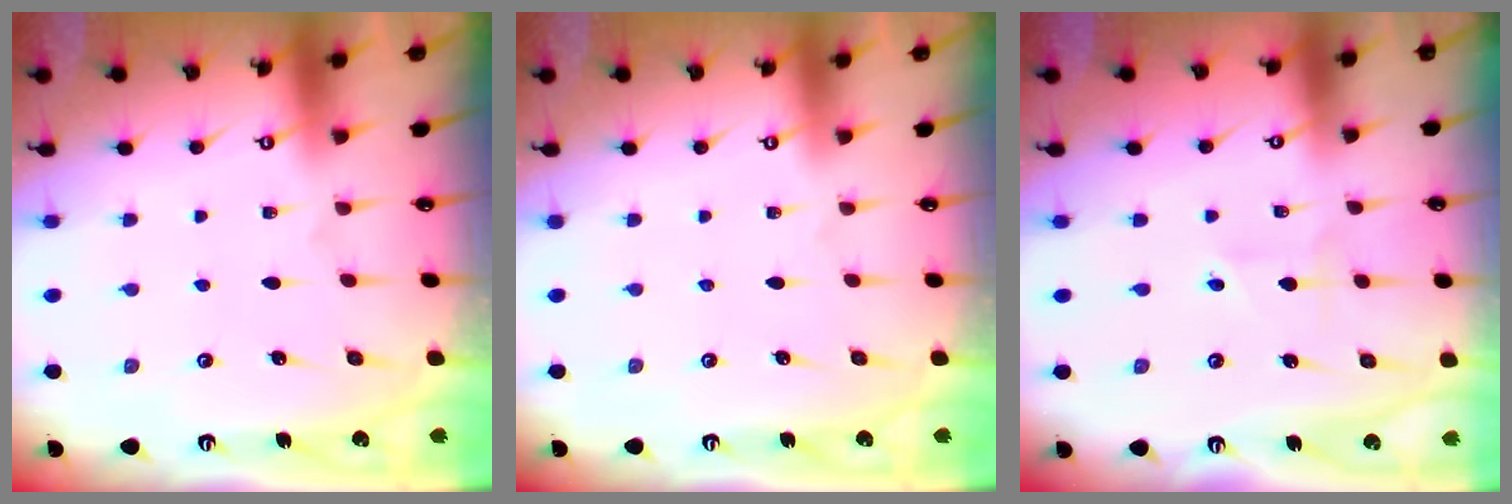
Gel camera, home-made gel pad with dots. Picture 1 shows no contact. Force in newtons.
{"total": 0.0}
{"total": 1.8, "press": 1.7, "slide": 0.6}